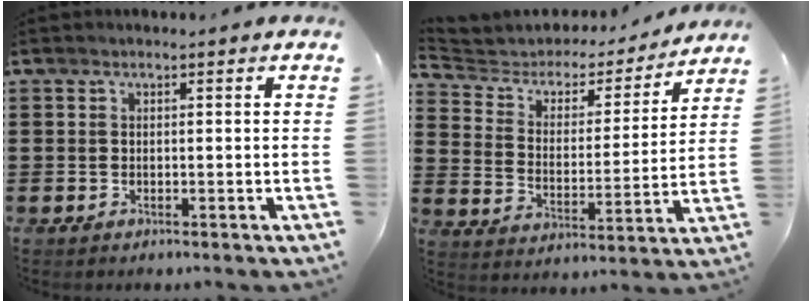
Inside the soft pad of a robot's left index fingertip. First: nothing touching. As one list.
[{"total": 3.9, "force": [3.3, 2.0, 0.7], "torque": [-0.040, -0.022, 0.047]}]